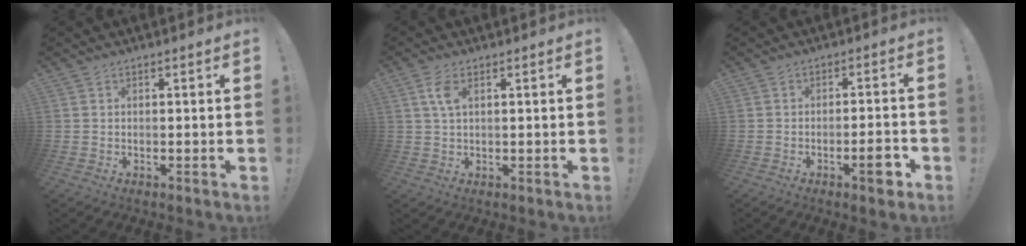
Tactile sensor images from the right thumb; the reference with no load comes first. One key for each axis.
{"total": 4.4, "fx": 1.5, "fy": 2.2, "fz": 3.5, "tx": -0.064, "ty": -0.004, "tz": 0.022}
{"total": 6.5, "fx": -3.1, "fy": 1.4, "fz": 5.6, "tx": -0.072, "ty": 0.010, "tz": -0.050}